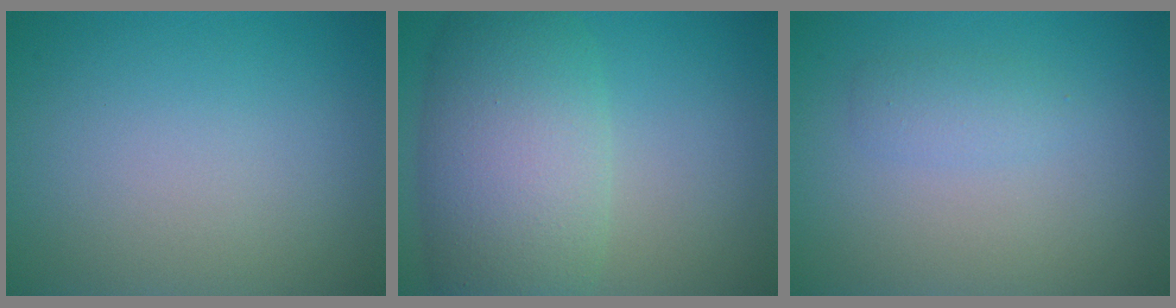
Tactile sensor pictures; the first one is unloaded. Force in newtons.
{"total": 8.9, "press": 8.9, "slide": 0.4}
{"total": 1.5, "press": 1.4, "slide": 0.1}